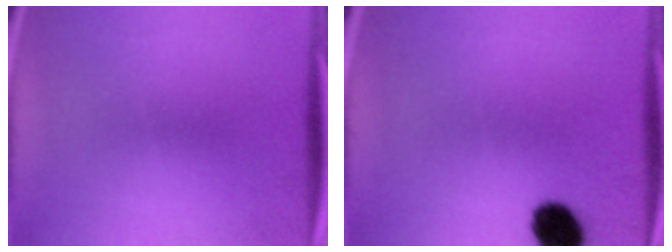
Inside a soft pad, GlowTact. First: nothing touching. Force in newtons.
{"total": 8.9}